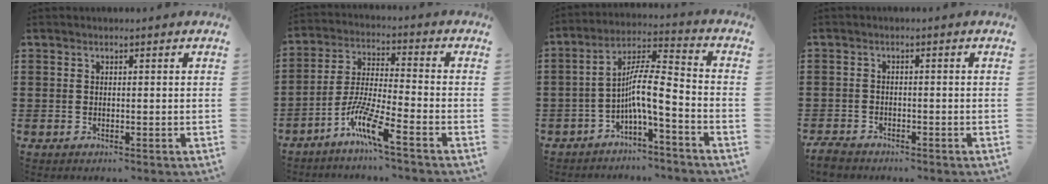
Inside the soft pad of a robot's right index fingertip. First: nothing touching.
{"total": 8.4, "force": [-5.8, 0.3, 6.1], "torque": [-0.147, -0.018, -0.118]}
{"total": 7.4, "force": [-3.2, 0.5, 6.6], "torque": [-0.126, -0.014, -0.066]}
{"total": 2.3, "force": [-2.2, 0.7, 0.5], "torque": [-0.020, -0.001, -0.048]}